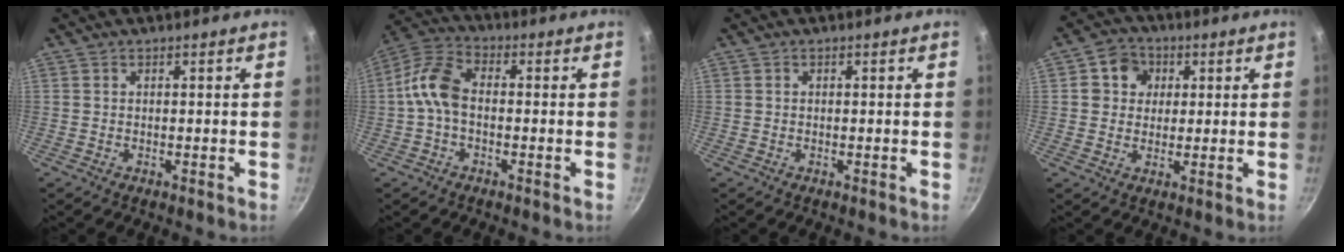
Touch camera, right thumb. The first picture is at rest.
{"total": 8.3, "force": [-1.0, 5.2, 6.4], "torque": [-0.121, 0.033, -0.037]}
{"total": 0.0}
{"total": 6.8, "force": [1.9, 6.0, 2.5], "torque": [-0.007, 0.003, 0.021]}